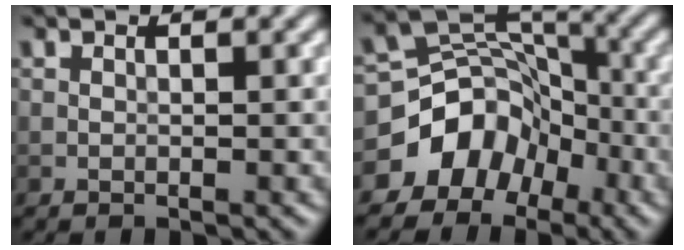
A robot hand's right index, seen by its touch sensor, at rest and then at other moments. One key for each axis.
{"total": 7.1, "fx": -3.7, "fy": 5.5, "fz": 2.6, "tx": -0.028, "ty": 0.006, "tz": -0.073}